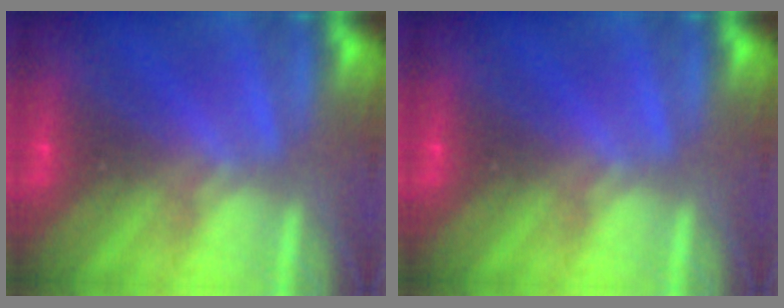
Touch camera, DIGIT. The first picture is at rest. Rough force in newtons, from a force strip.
{"total": 0.0}